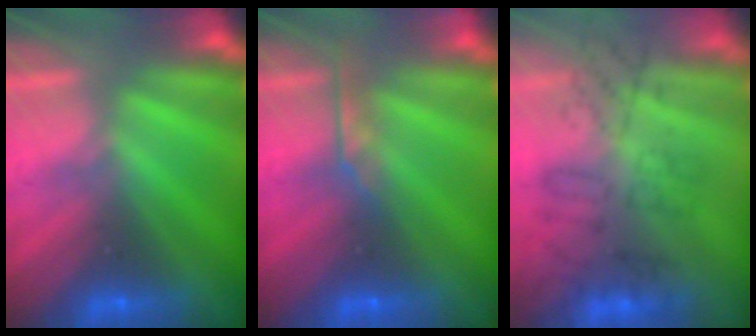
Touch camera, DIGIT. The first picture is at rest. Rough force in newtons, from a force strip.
{"total": 2.9}
{"total": 3.8}